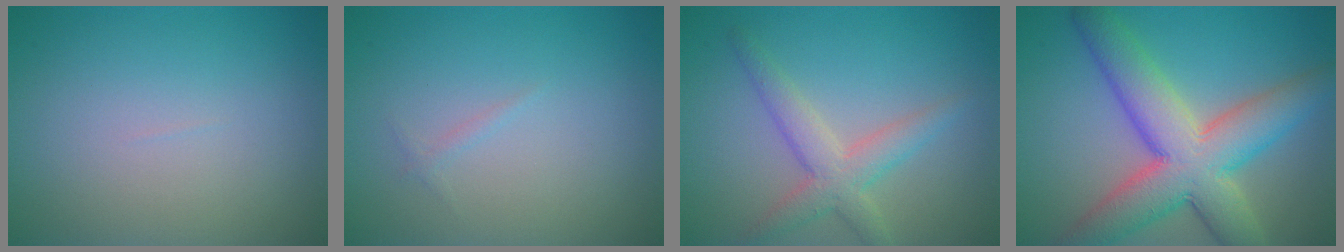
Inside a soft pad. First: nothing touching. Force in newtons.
{"total": 0.5, "press": 0.5, "slide": 0.0}
{"total": 3.6, "press": 3.6, "slide": 0.2}
{"total": 9.7, "press": 9.7, "slide": 0.2}